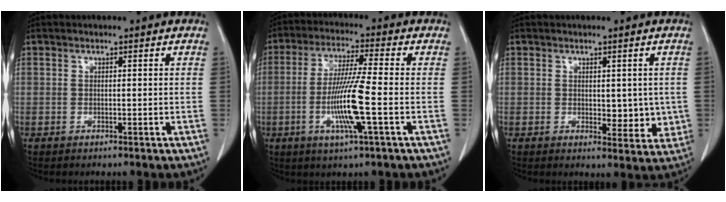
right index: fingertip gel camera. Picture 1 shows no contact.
{"total": 10.2, "force": [-2.6, -0.5, 9.8], "torque": [-0.195, -0.013, -0.052]}
{"total": 4.8, "force": [0.1, 2.7, 3.9], "torque": [-0.034, -0.009, 0.009]}